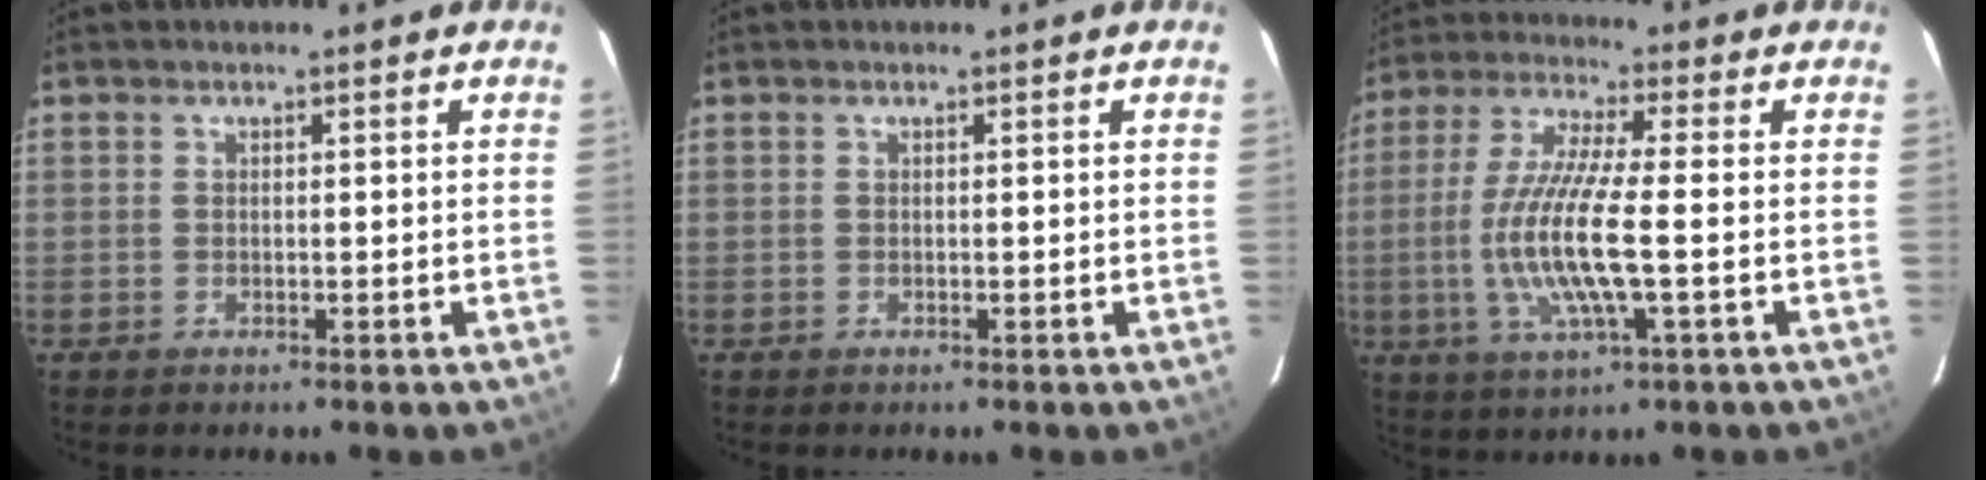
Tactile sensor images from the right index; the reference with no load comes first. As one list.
[{"total": 0.0}, {"total": 13.3, "force": [-2.2, 1.7, 13.0], "torque": [-0.264, -0.008, -0.041]}]